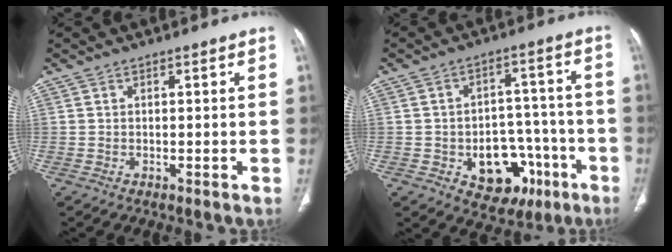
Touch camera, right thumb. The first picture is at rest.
{"total": 13.4, "force": [-5.5, 9.3, 7.9], "torque": [-0.064, 0.046, -0.063]}